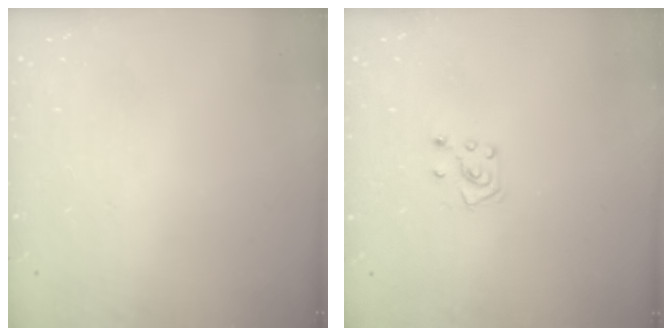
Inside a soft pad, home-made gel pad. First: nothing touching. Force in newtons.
{"total": 6.2, "press": 6.1, "slide": 0.6}